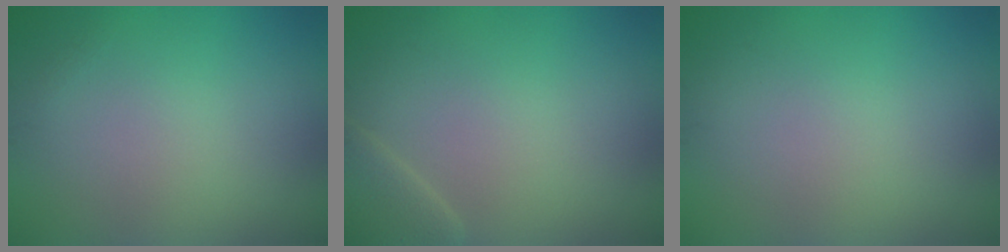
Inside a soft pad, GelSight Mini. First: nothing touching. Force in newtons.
{"total": 2.5, "press": 2.5, "slide": 0.2}
{"total": 0.0}